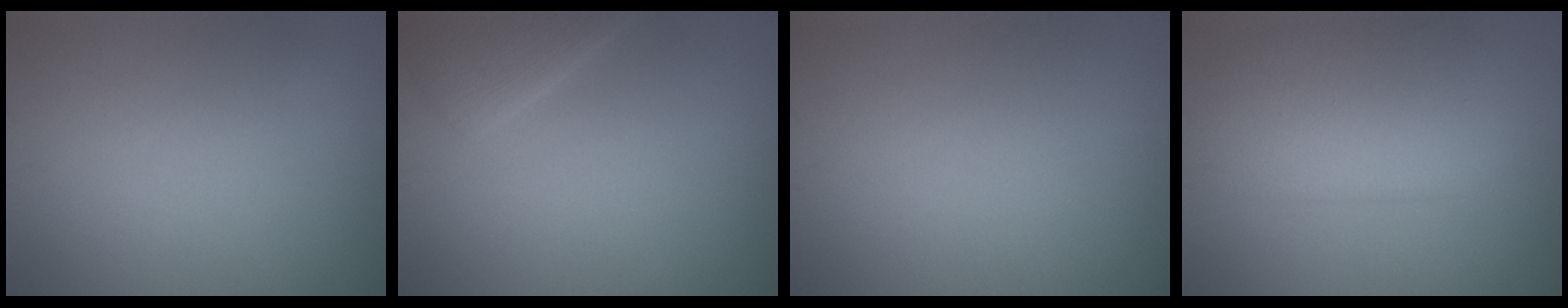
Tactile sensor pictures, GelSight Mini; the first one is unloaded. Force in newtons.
{"total": 2.7, "press": 2.7, "slide": 0.2}
{"total": 0.0}
{"total": 6.0, "press": 5.9, "slide": 0.4}